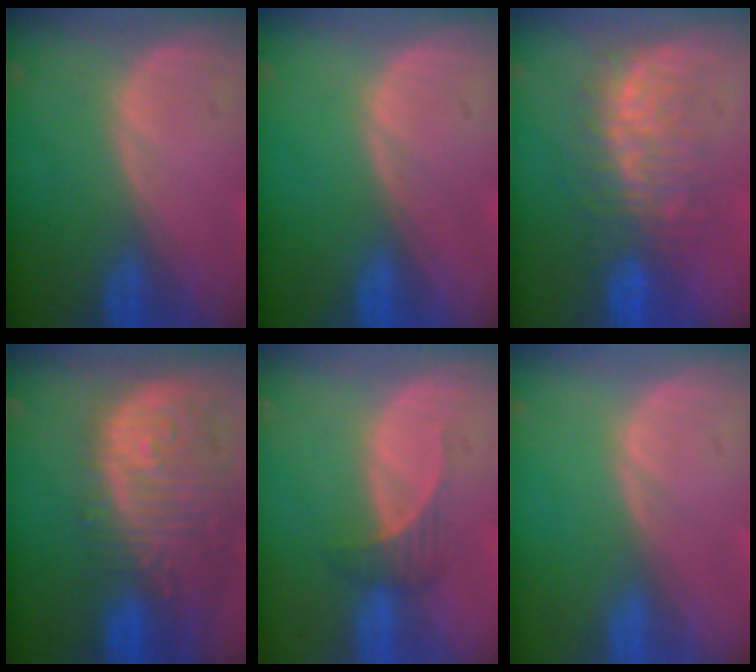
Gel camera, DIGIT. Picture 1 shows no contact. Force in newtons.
{"total": 0.0}
{"total": 7.8, "press": 7.6, "slide": 1.3}
{"total": 13.5, "press": 11.4, "slide": 7.3}
{"total": 2.5, "press": 2.3, "slide": 0.9}
{"total": 0.0}